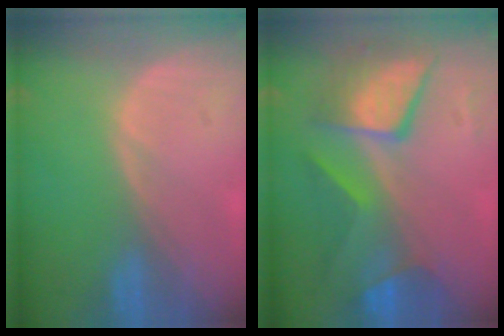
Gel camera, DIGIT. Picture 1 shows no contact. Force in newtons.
{"total": 9.2, "press": 9.2, "slide": 0.6}